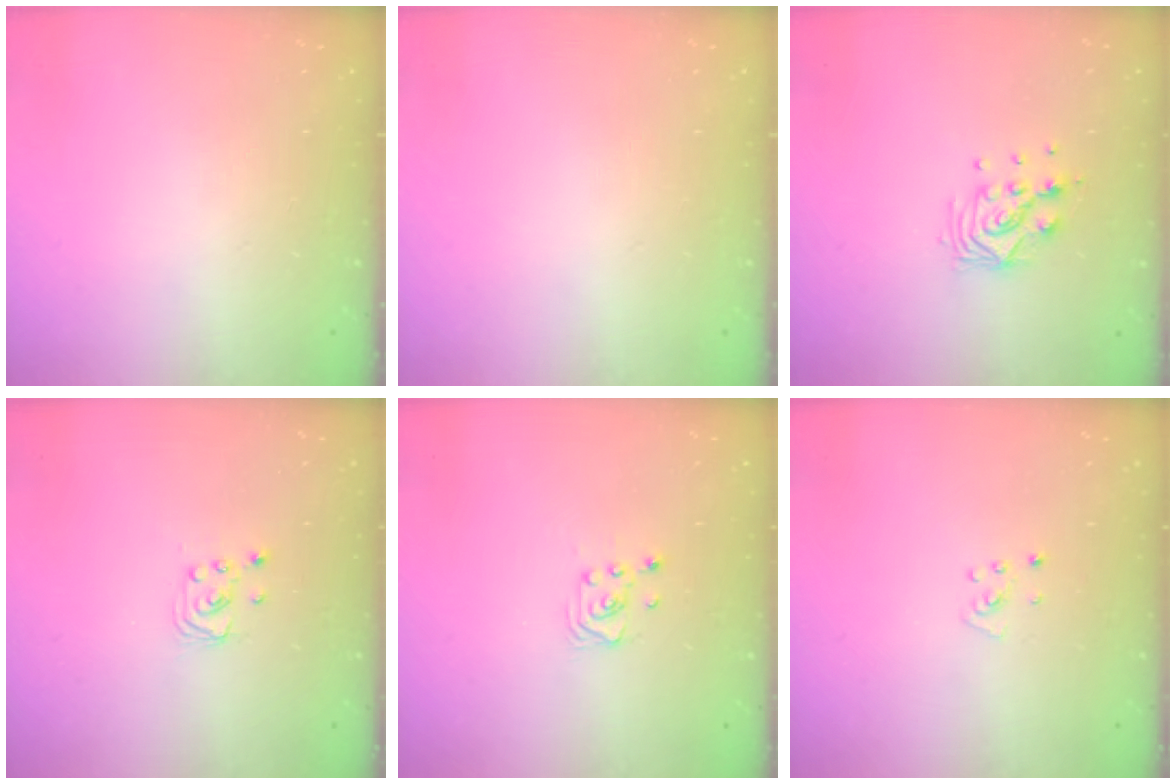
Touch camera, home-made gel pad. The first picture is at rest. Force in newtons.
{"total": 0.0}
{"total": 8.8, "press": 8.7, "slide": 0.9}
{"total": 1.9, "press": 1.9, "slide": 0.1}
{"total": 2.6, "press": 2.6, "slide": 0.3}
{"total": 3.7, "press": 3.7, "slide": 0.4}